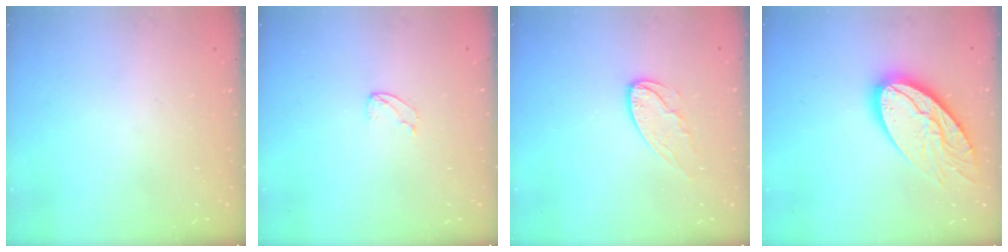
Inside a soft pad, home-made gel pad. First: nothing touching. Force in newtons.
{"total": 2.5, "press": 2.5, "slide": 0.2}
{"total": 7.5, "press": 7.5, "slide": 0.3}
{"total": 18.1, "press": 18.1, "slide": 1.4}